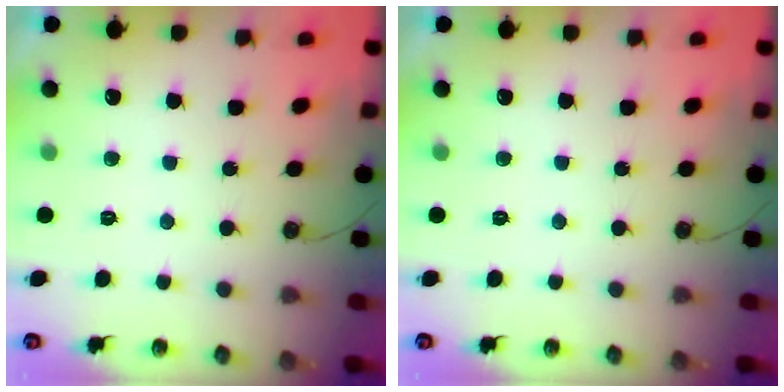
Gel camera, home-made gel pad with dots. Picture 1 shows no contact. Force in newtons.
{"total": 0.0}